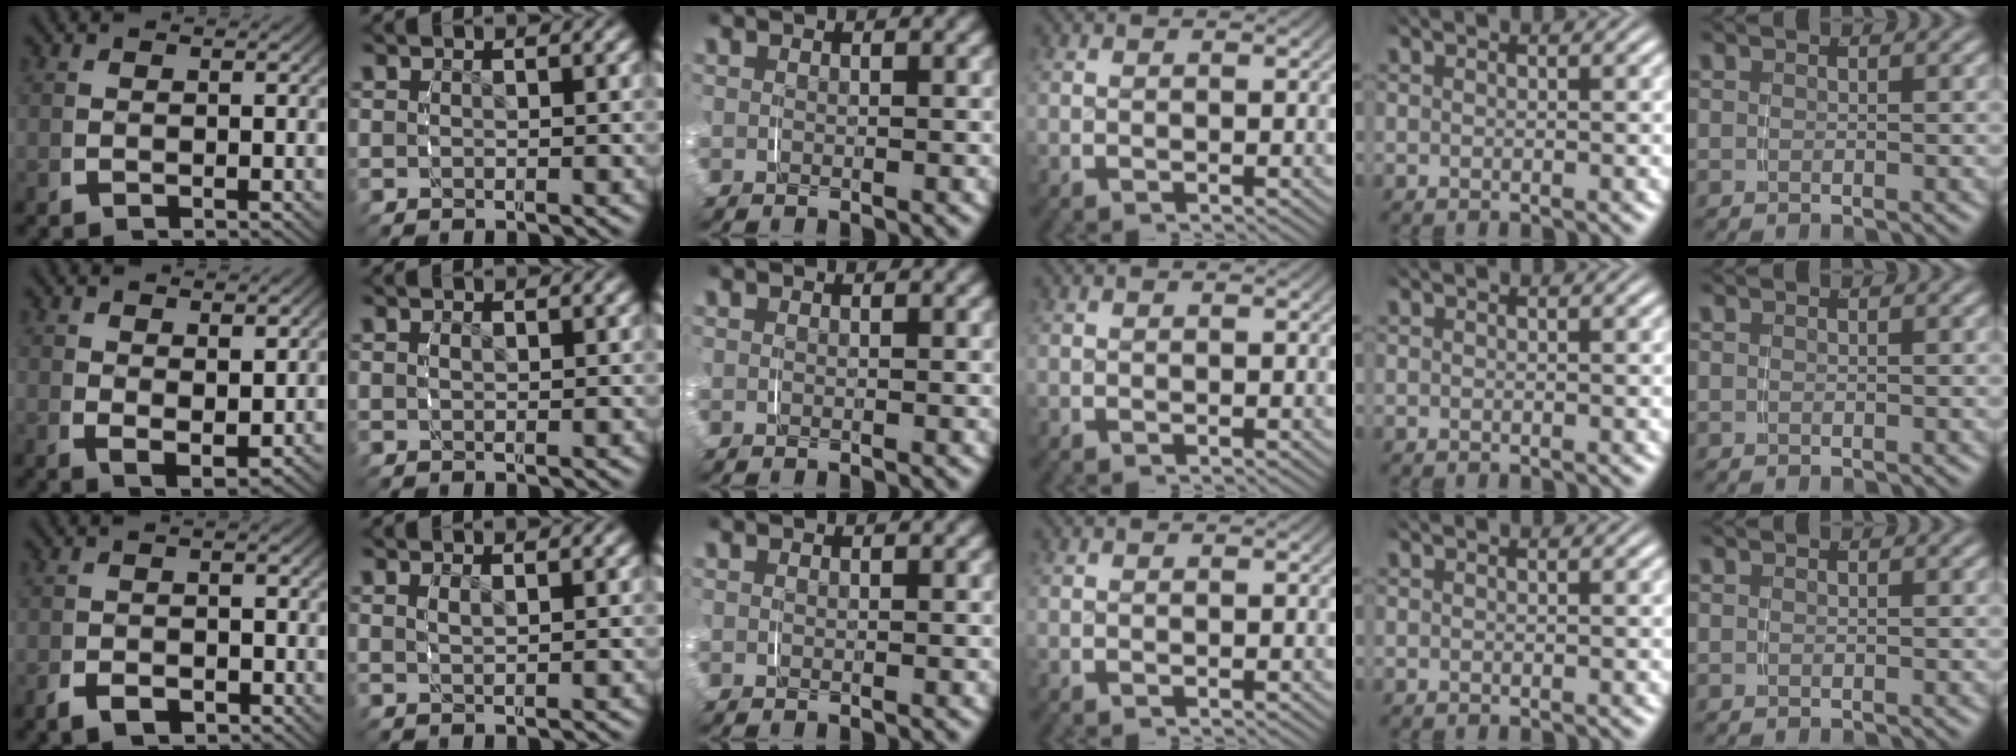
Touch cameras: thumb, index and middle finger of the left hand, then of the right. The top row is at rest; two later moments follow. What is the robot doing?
{"motion": "grasp_and_lifting", "object": "pen bag"}